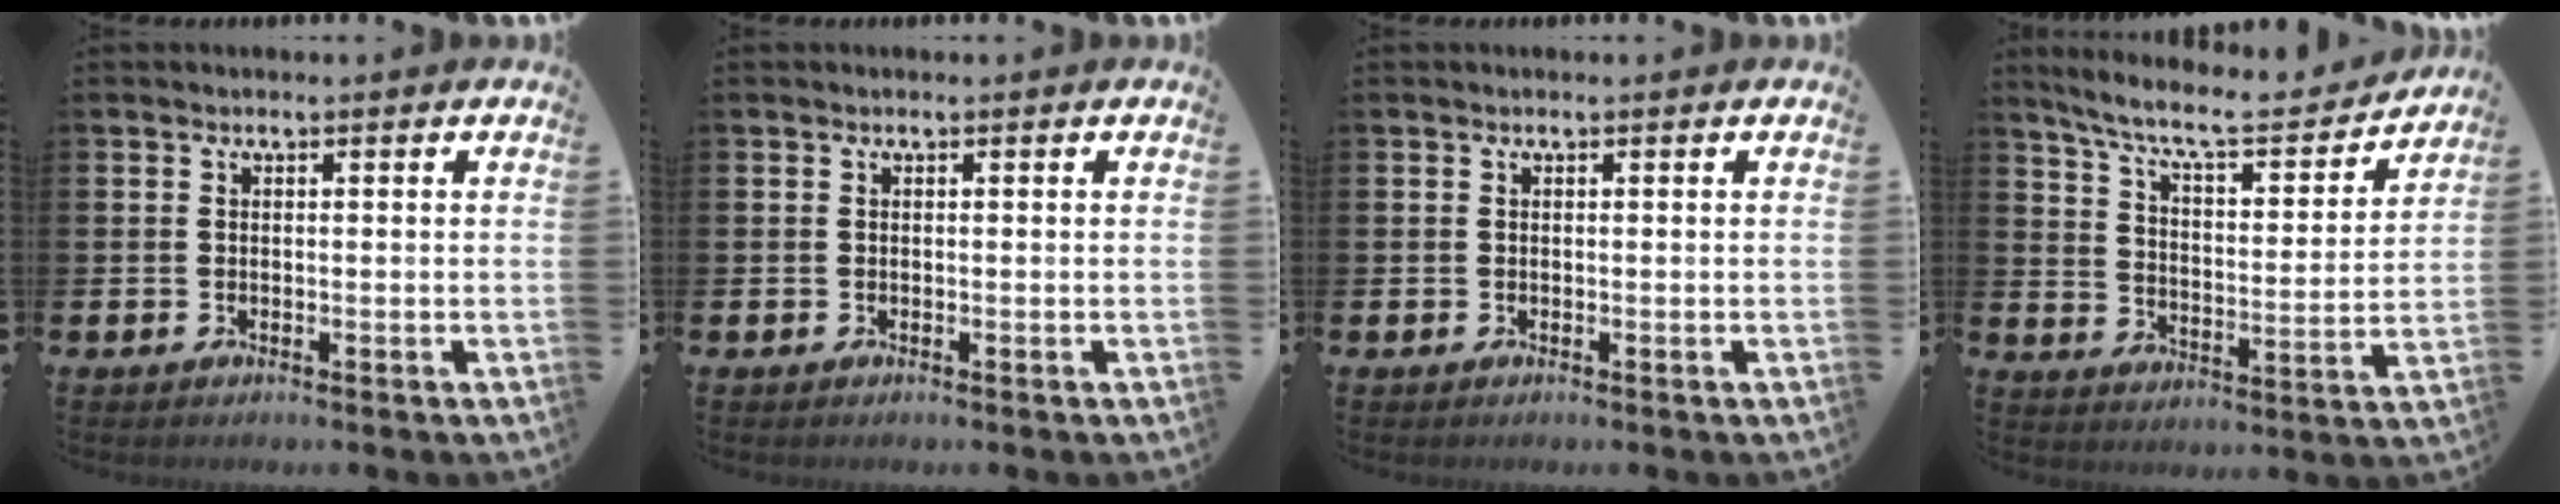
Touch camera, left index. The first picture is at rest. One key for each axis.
{"total": 0.0}
{"total": 0.0}
{"total": 8.5, "fx": 7.6, "fy": 1.4, "fz": 3.5, "tx": -0.097, "ty": -0.051, "tz": 0.128}